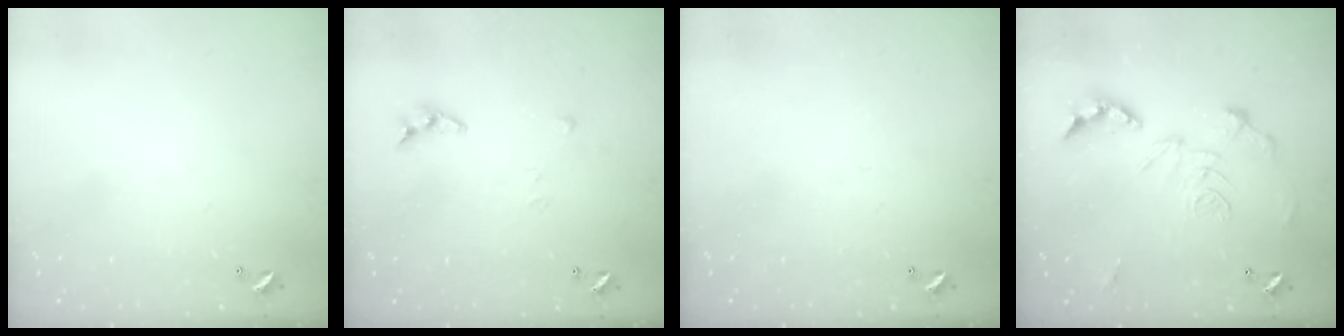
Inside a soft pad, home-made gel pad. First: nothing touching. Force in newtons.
{"total": 4.7, "press": 4.7, "slide": 0.3}
{"total": 0.0}
{"total": 2.9, "press": 2.3, "slide": 1.7}